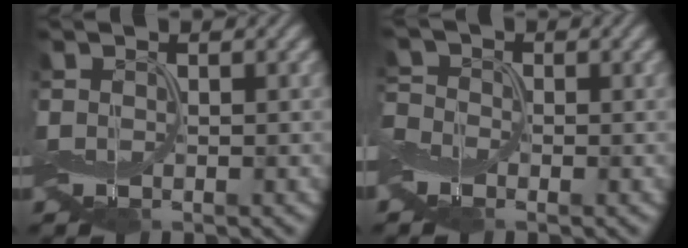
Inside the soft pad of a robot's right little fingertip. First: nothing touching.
{"total": 2.1, "force": [-1.6, 1.4, 0.4], "torque": [-0.019, -0.001, -0.043]}